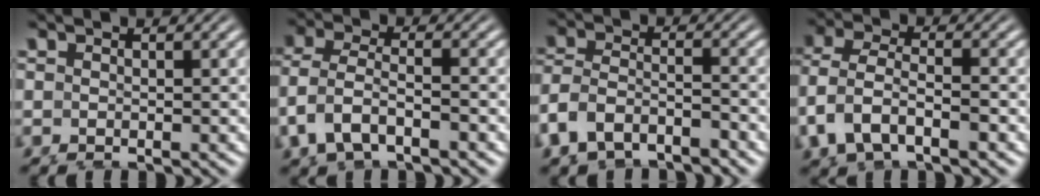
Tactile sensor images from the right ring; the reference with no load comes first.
{"total": 4.3, "force": [0.1, 3.6, 2.4], "torque": [-0.092, -0.034, 0.021]}
{"total": 8.2, "force": [-3.2, 7.2, 2.2], "torque": [-0.092, -0.036, -0.051]}
{"total": 5.0, "force": [0.2, 4.0, 2.9], "torque": [-0.100, -0.034, 0.023]}